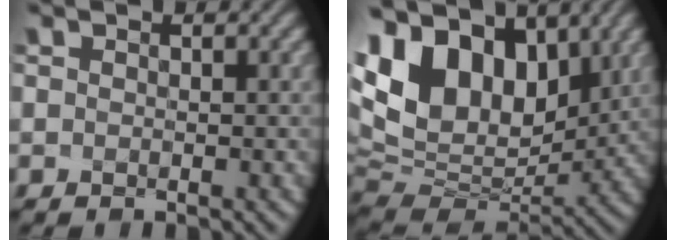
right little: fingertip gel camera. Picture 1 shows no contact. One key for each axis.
{"total": 14.1, "fx": 5.5, "fy": 9.2, "fz": 9.2, "tx": -0.195, "ty": 0.022, "tz": 0.095}